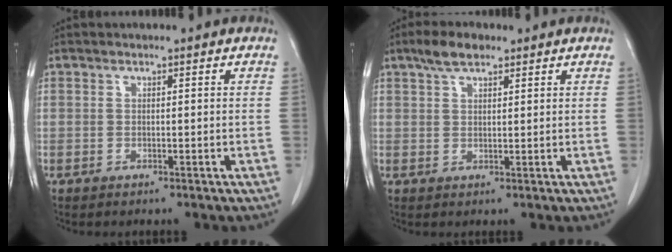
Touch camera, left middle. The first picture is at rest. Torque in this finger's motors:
{"motor_torque": [0.28, -0.32, -0.09, 0.00]}